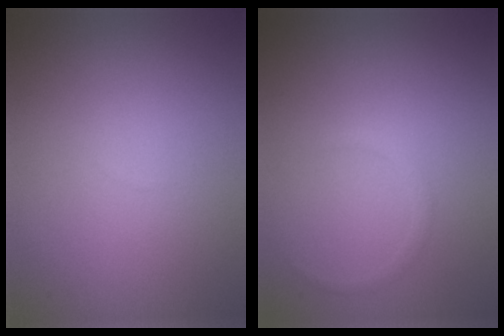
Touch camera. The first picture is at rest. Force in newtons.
{"total": 0.7, "press": 0.7, "slide": 0.1}